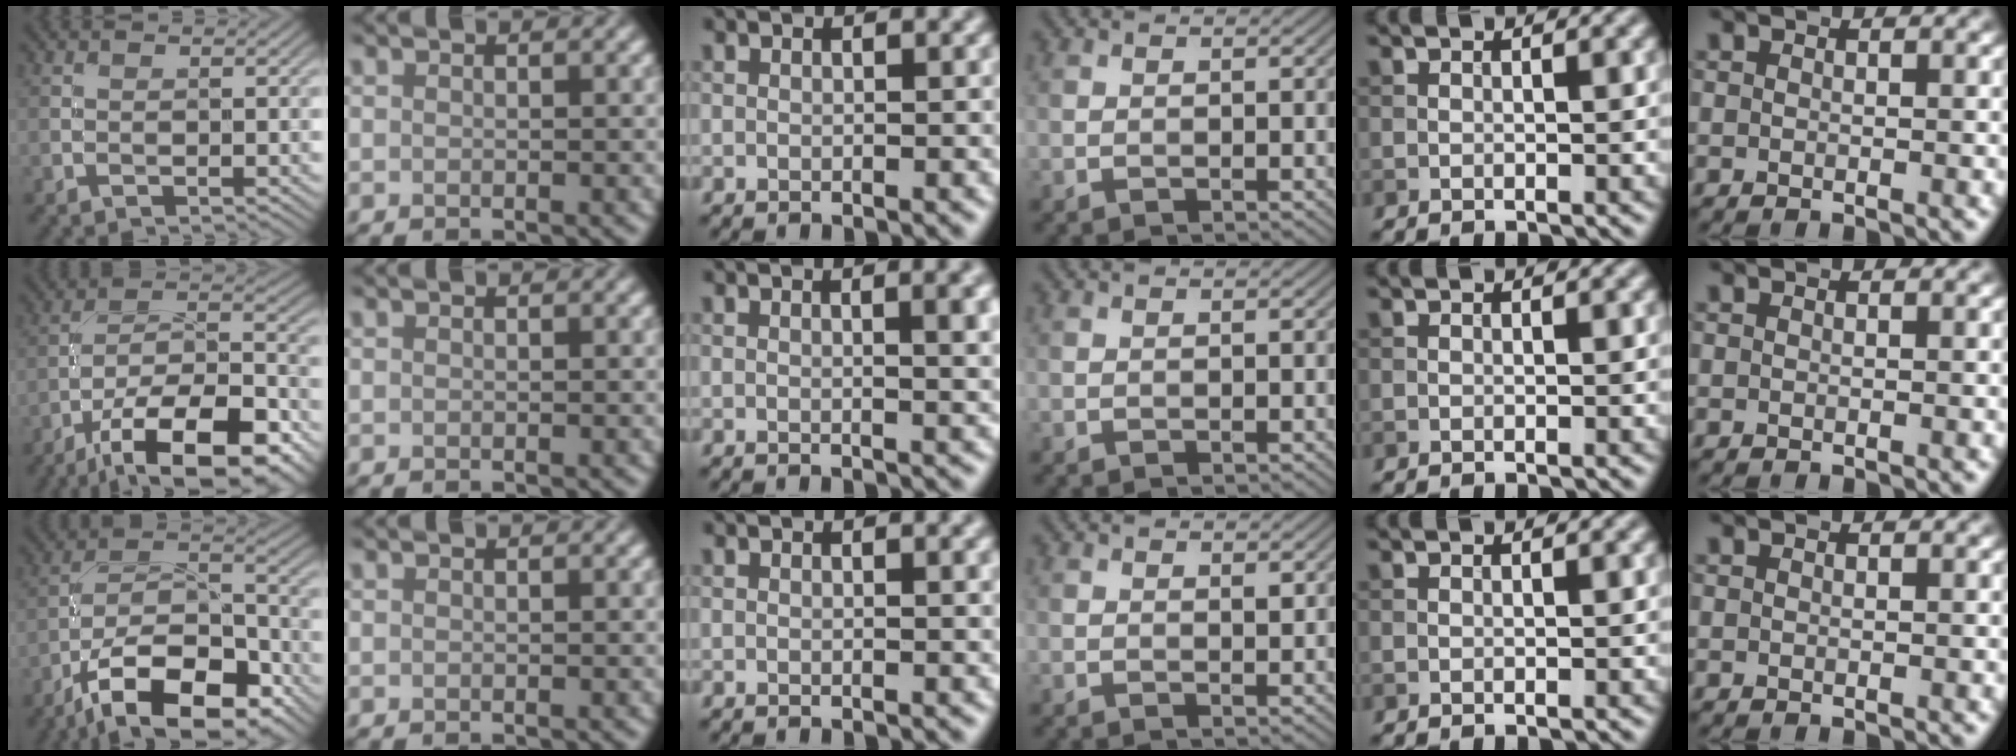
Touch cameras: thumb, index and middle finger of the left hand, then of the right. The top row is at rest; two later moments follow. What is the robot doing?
{"motion": "screw", "object": "medicine bottle"}